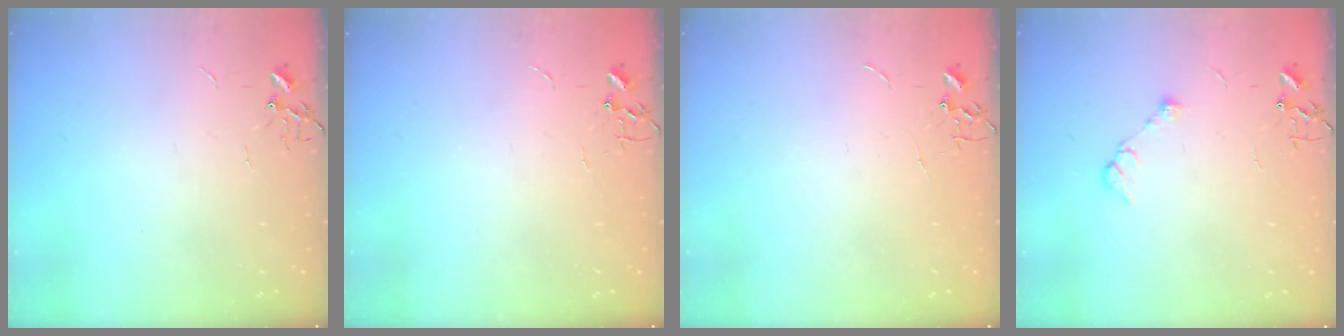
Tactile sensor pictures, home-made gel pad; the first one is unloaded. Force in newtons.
{"total": 0.0}
{"total": 0.0}
{"total": 8.1, "press": 8.1, "slide": 0.9}